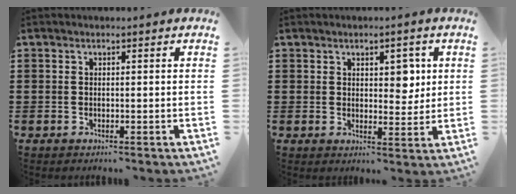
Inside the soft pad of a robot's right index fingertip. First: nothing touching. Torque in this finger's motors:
{"motor_torque": [0.04, 0.09, 0.25, 0.00]}